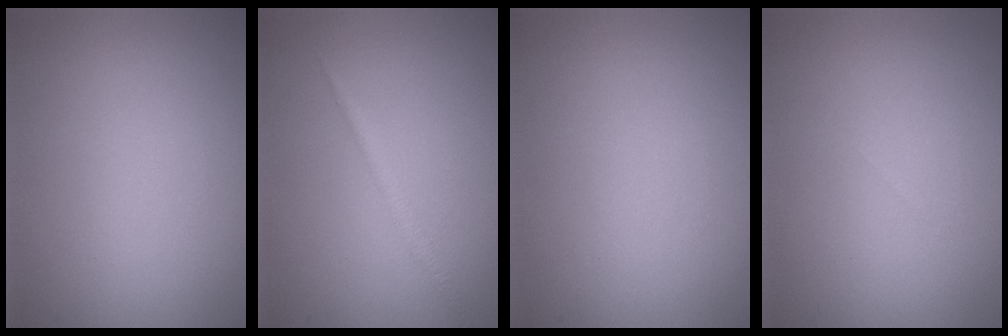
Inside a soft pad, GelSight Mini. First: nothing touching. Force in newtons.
{"total": 1.2, "press": 1.2, "slide": 0.1}
{"total": 0.0}
{"total": 0.0}